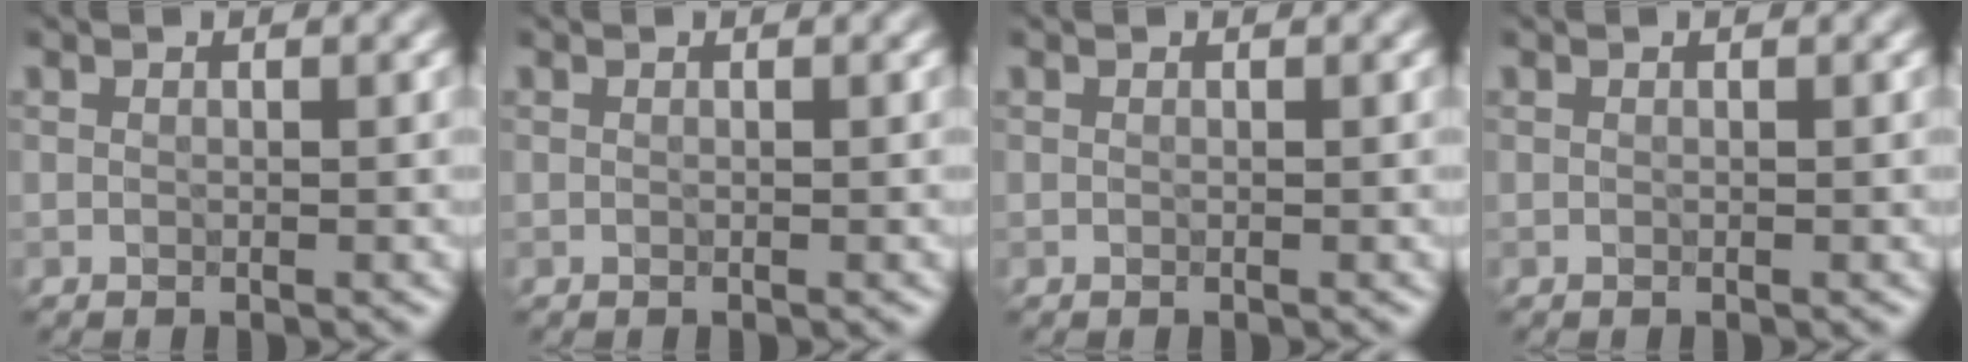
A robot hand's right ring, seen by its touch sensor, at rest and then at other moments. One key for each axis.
{"total": 0.0}
{"total": 0.0}
{"total": 0.0}